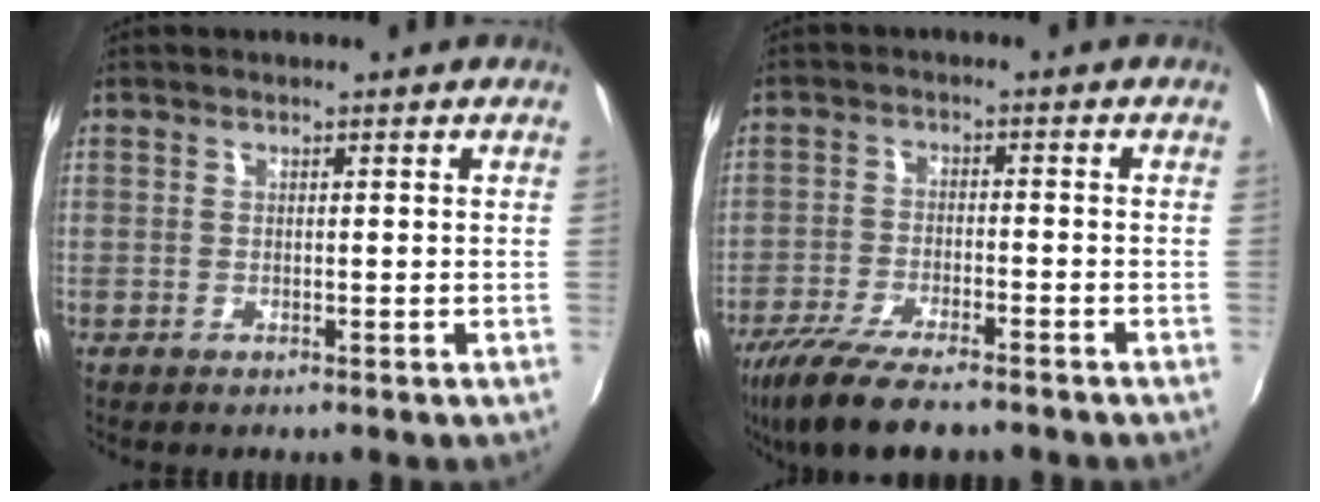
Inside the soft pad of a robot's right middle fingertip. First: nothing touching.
{"total": 12.6, "force": [-10.0, 3.0, 7.1], "torque": [-0.159, -0.039, -0.176]}